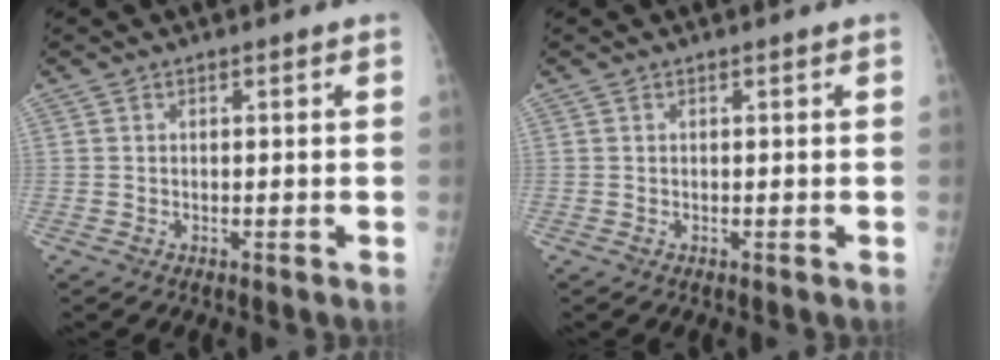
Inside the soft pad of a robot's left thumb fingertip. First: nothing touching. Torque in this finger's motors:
{"motor_torque": [0.00, 0.00, 0.00, 0.00, 0.00]}